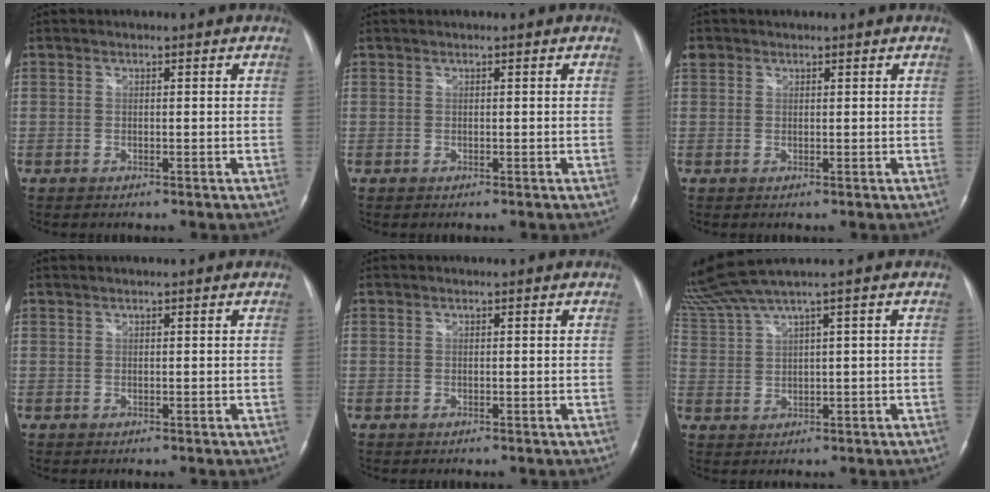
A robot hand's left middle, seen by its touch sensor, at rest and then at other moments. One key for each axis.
{"total": 0.0}
{"total": 1.8, "fx": 1.0, "fy": 1.5, "fz": 0.4, "tx": -0.006, "ty": 0.015, "tz": 0.020}
{"total": 0.5, "fx": 0.5, "fy": -0.1, "fz": 0.3, "tx": -0.009, "ty": 0.011, "tz": 0.014}
{"total": 0.0}
{"total": 6.3, "fx": 5.1, "fy": -1.5, "fz": 3.5, "tx": -0.086, "ty": 0.020, "tz": 0.111}